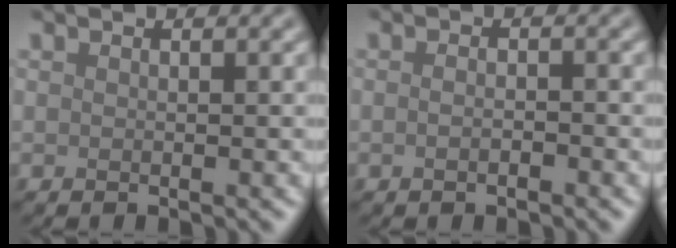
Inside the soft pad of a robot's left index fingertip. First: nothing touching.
{"total": 1.2, "force": [-0.5, 0.4, 1.0], "torque": [-0.019, -0.001, -0.010]}